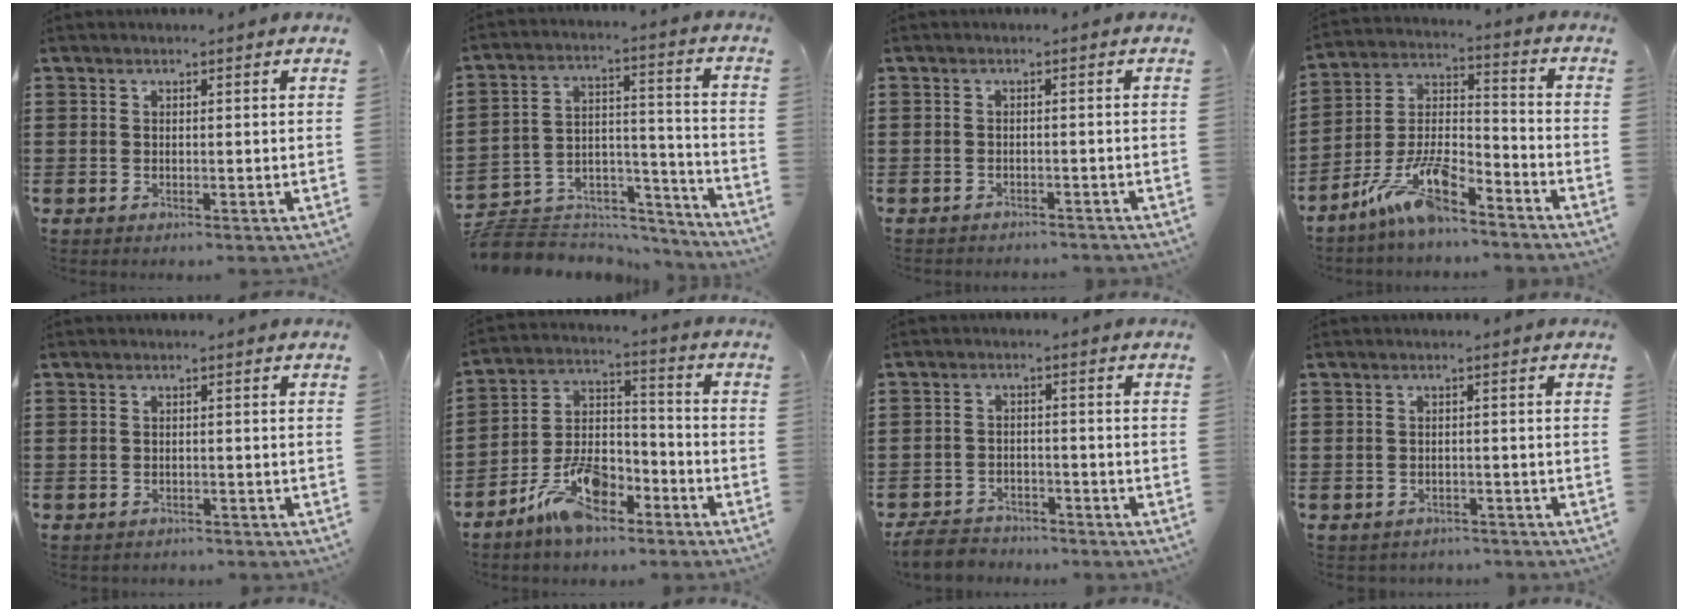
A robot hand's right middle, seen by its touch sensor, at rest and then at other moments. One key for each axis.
{"total": 6.7, "fx": -6.2, "fy": 2.5, "fz": 1.0, "tx": -0.025, "ty": 0.011, "tz": -0.123}
{"total": 1.2, "fx": -1.2, "fy": 0.1, "fz": 0.0, "tx": -0.003, "ty": 0.001, "tz": -0.025}
{"total": 11.4, "fx": -8.8, "fy": 2.6, "fz": 6.7, "tx": -0.149, "ty": 0.010, "tz": -0.171}
{"total": 1.0, "fx": -0.9, "fy": 0.2, "fz": 0.0, "tx": -0.003, "ty": -0.001, "tz": -0.020}
{"total": 11.3, "fx": -8.1, "fy": 4.7, "fz": 6.3, "tx": -0.127, "ty": 0.027, "tz": -0.154}
{"total": 3.9, "fx": -3.8, "fy": 0.9, "fz": 0.3, "tx": -0.022, "ty": 0.001, "tz": -0.084}
{"total": 1.5, "fx": -1.5, "fy": 0.4, "fz": -0.1, "tx": -0.004, "ty": 0.000, "tz": -0.033}